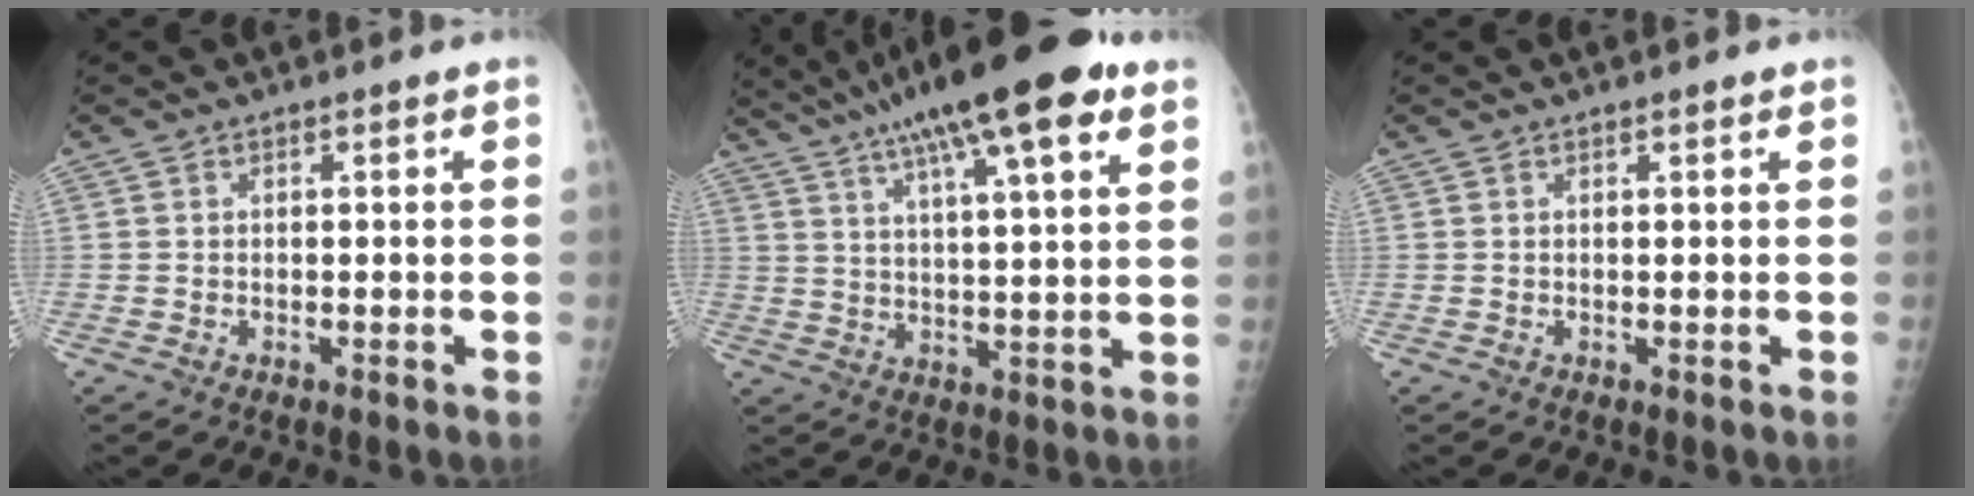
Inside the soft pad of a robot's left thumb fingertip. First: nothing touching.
{"total": 21.0, "force": [12.6, 4.5, 16.2], "torque": [-0.257, -0.006, 0.195]}
{"total": 0.6, "force": [0.5, 0.1, 0.4], "torque": [-0.005, 0.000, 0.007]}